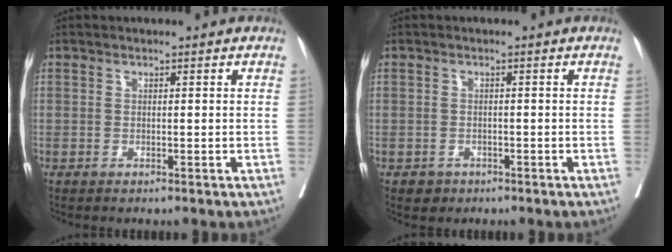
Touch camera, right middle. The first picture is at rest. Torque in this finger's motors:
{"motor_torque": [0.21, -0.02, 0.03, 0.00]}